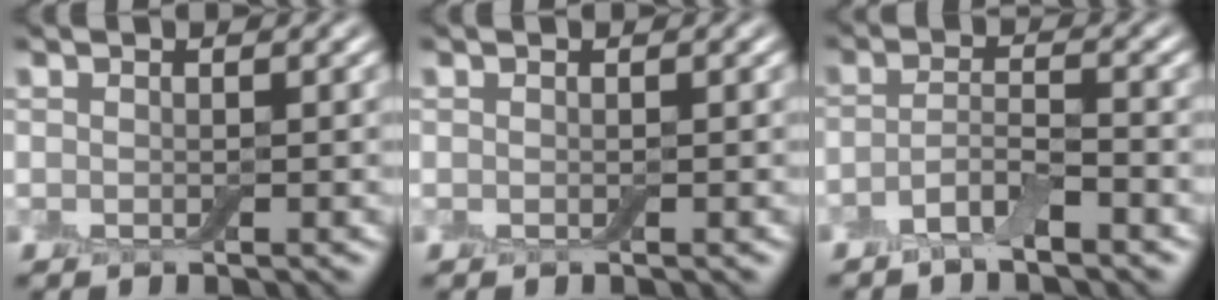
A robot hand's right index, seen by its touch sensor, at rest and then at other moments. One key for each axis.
{"total": 0.0}
{"total": 2.8, "fx": -1.8, "fy": 0.7, "fz": 2.0, "tx": -0.041, "ty": 0.005, "tz": -0.042}